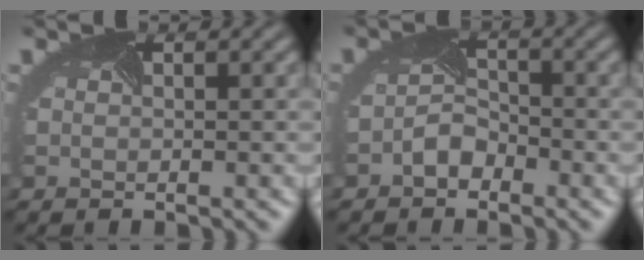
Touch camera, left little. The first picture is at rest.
{"total": 2.0, "force": [-1.6, 1.1, 0.7], "torque": [-0.020, 0.004, -0.032]}